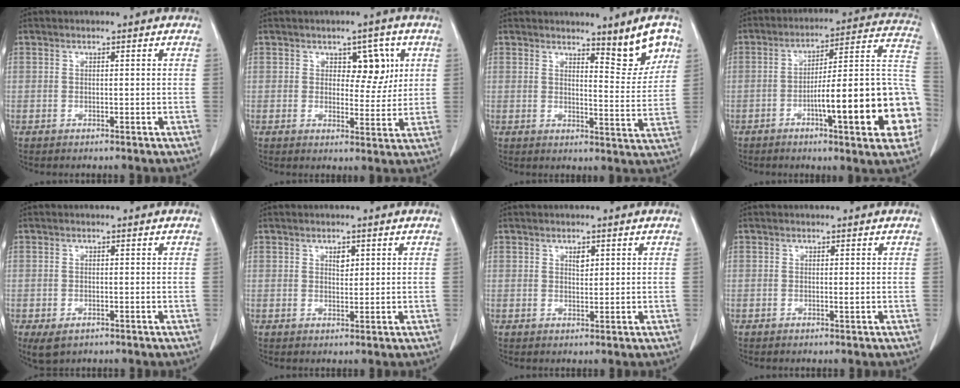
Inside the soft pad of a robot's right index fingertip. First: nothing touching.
{"total": 5.4, "force": [1.9, 3.1, 4.0], "torque": [-0.041, 0.006, 0.029]}
{"total": 6.8, "force": [4.6, 1.2, 4.9], "torque": [-0.054, -0.013, 0.062]}
{"total": 20.7, "force": [-6.4, 2.6, 19.5], "torque": [-0.198, 0.030, -0.083]}
{"total": 3.0, "force": [-1.6, 1.6, 2.0], "torque": [-0.040, -0.006, -0.016]}
{"total": 1.7, "force": [0.8, 0.9, 1.2], "torque": [-0.016, -0.003, 0.013]}
{"total": 1.5, "force": [0.7, 0.7, 1.0], "torque": [-0.015, -0.004, 0.012]}
{"total": 0.0}